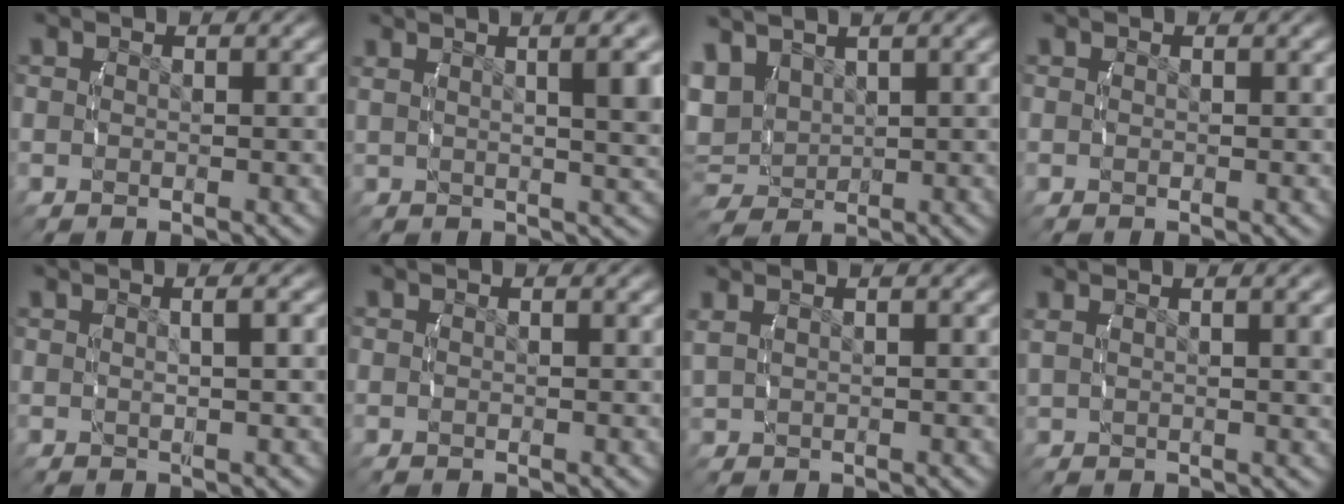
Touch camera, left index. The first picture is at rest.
{"total": 8.7, "force": [4.1, 3.1, 7.0], "torque": [-0.064, 0.037, 0.053]}
{"total": 5.7, "force": [1.7, 4.7, 2.6], "torque": [-0.074, -0.016, 0.041]}
{"total": 0.0}
{"total": 1.9, "force": [0.8, 0.3, 1.7], "torque": [-0.018, 0.011, 0.012]}
{"total": 0.0}
{"total": 1.6, "force": [0.9, 0.8, 1.1], "torque": [-0.022, 0.015, 0.016]}
{"total": 3.5, "force": [1.9, 0.9, 2.7], "torque": [-0.027, 0.024, 0.028]}